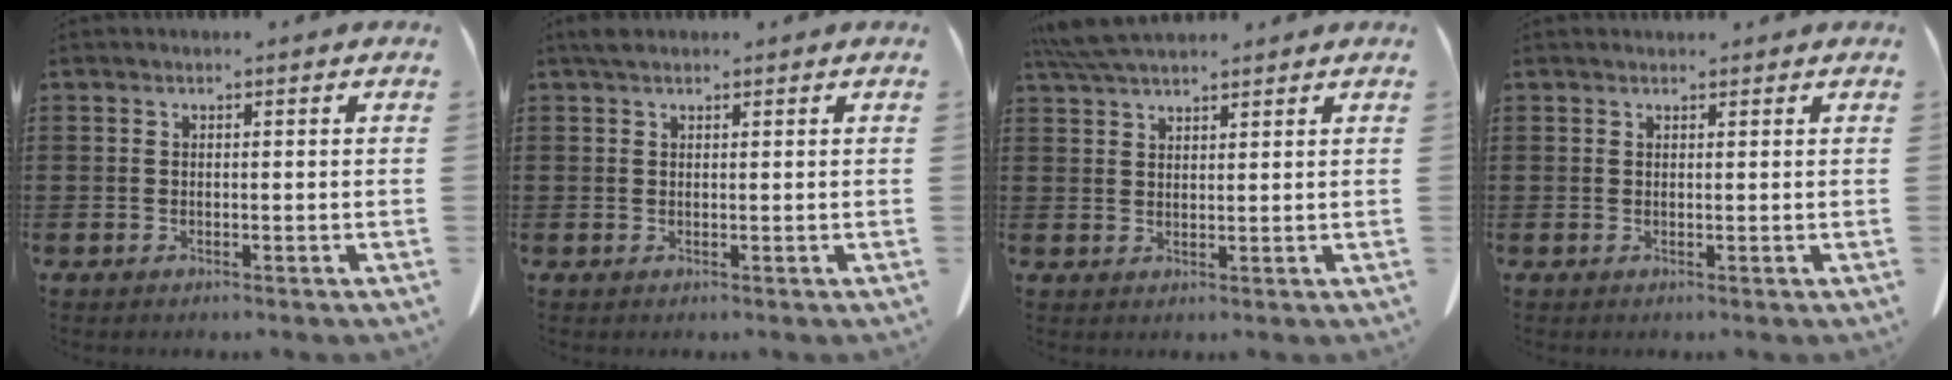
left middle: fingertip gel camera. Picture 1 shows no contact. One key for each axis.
{"total": 1.5, "fx": 1.2, "fy": 0.7, "fz": 0.6, "tx": -0.017, "ty": 0.003, "tz": 0.024}
{"total": 5.0, "fx": 4.4, "fy": 0.9, "fz": 2.2, "tx": -0.055, "ty": -0.006, "tz": 0.084}
{"total": 0.8, "fx": 0.7, "fy": 0.2, "fz": 0.0, "tx": -0.002, "ty": -0.001, "tz": 0.015}